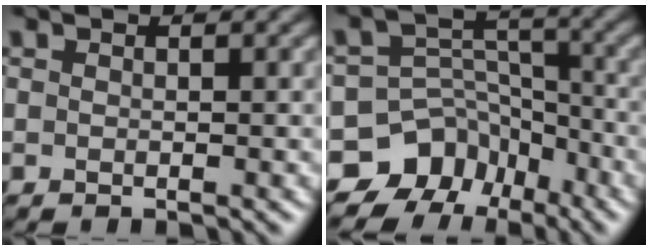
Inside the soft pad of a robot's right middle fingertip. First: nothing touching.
{"total": 8.7, "force": [-6.3, 5.9, 0.9], "torque": [0.002, 0.017, -0.100]}